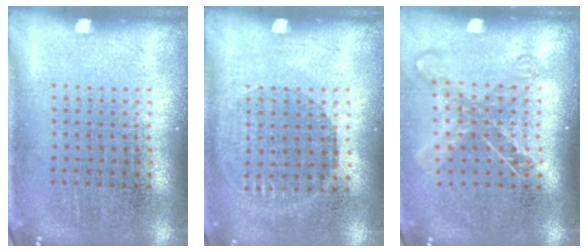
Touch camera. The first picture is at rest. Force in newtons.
{"total": 0.9, "press": 0.8, "slide": 0.4}
{"total": 1.5, "press": 1.2, "slide": 0.8}